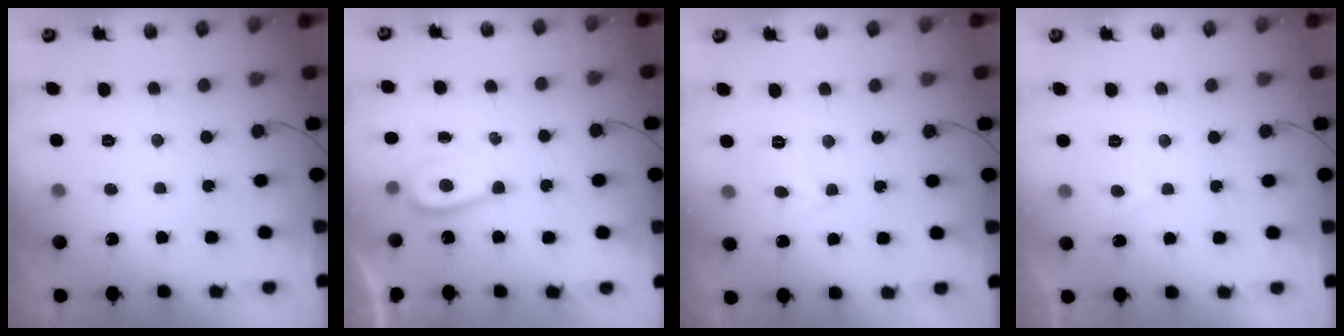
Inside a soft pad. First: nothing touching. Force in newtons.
{"total": 4.7, "press": 4.7, "slide": 0.3}
{"total": 3.8, "press": 3.8, "slide": 0.3}
{"total": 1.8, "press": 1.7, "slide": 0.6}